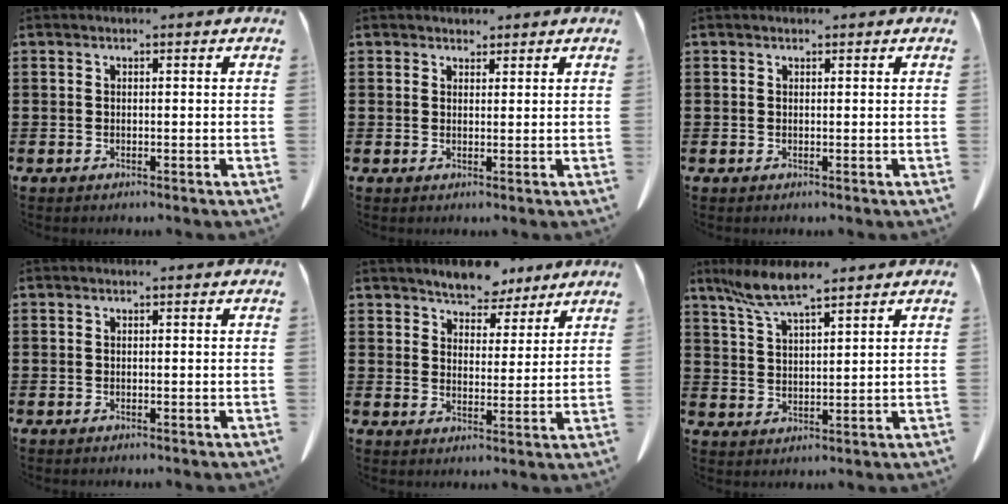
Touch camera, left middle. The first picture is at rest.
{"total": 1.8, "force": [1.7, 0.7, 0.1], "torque": [-0.007, 0.002, 0.034]}
{"total": 0.0}
{"total": 0.0}
{"total": 5.5, "force": [5.3, 1.4, 0.3], "torque": [-0.020, -0.025, 0.100]}
{"total": 7.1, "force": [5.4, 1.0, 4.5], "torque": [-0.100, -0.008, 0.100]}